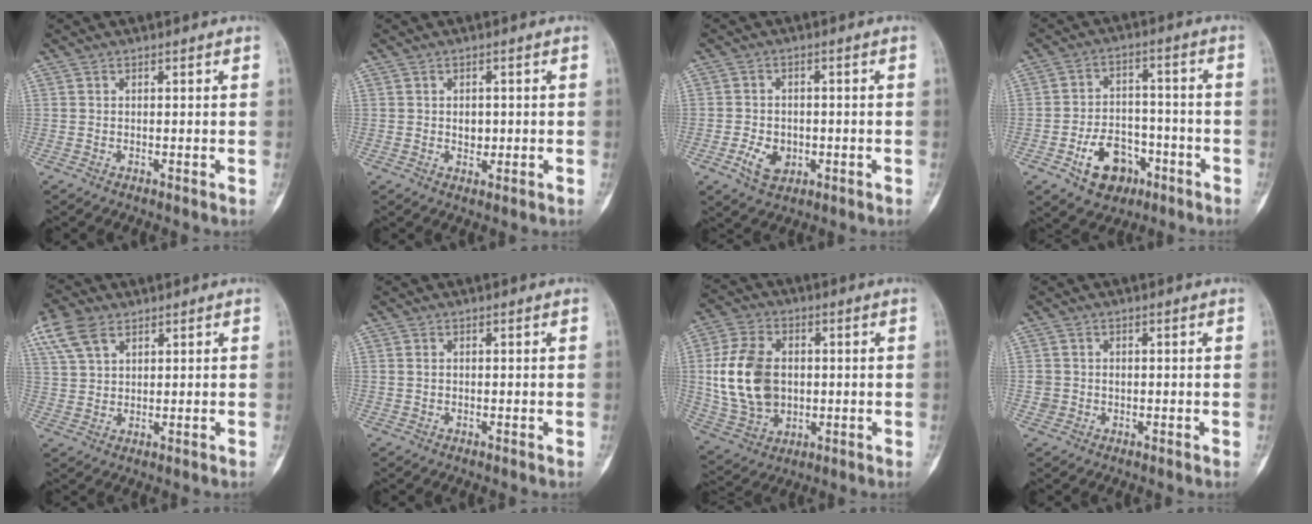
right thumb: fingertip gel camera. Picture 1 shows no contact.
{"total": 2.5, "force": [0.0, 1.8, 1.7], "torque": [-0.015, 0.001, 0.003]}
{"total": 5.2, "force": [-1.7, 3.8, 3.2], "torque": [-0.045, 0.003, -0.025]}
{"total": 10.2, "force": [-4.9, 7.1, 5.4], "torque": [-0.057, 0.039, -0.074]}
{"total": 7.9, "force": [4.4, 4.6, 4.7], "torque": [-0.097, 0.003, 0.090]}
{"total": 0.9, "force": [0.2, 0.7, 0.6], "torque": [-0.010, 0.002, 0.004]}
{"total": 15.6, "force": [0.9, 11.1, 11.0], "torque": [-0.195, 0.003, 0.025]}
{"total": 3.5, "force": [0.0, 2.7, 2.1], "torque": [-0.032, 0.007, 0.005]}